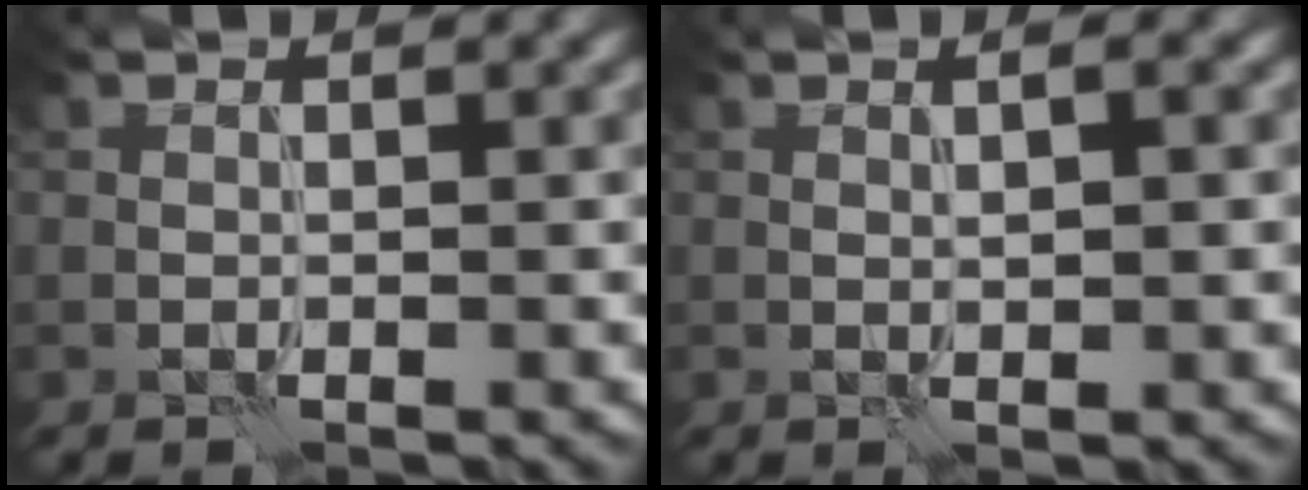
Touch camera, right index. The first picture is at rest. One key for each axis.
{"total": 2.2, "fx": 0.4, "fy": 0.4, "fz": 2.1, "tx": -0.021, "ty": -0.004, "tz": 0.002}